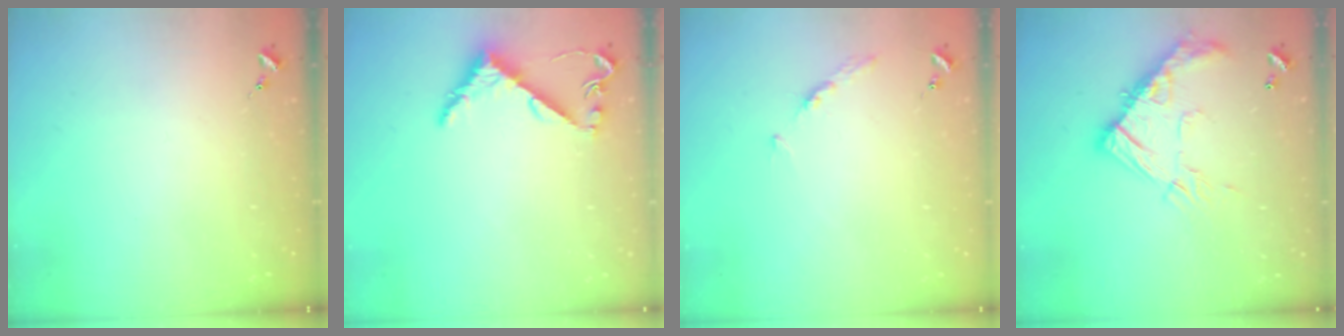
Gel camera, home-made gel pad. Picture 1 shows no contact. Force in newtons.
{"total": 5.2, "press": 5.2, "slide": 0.4}
{"total": 3.9, "press": 3.9, "slide": 0.5}
{"total": 17.2, "press": 17.2, "slide": 1.2}